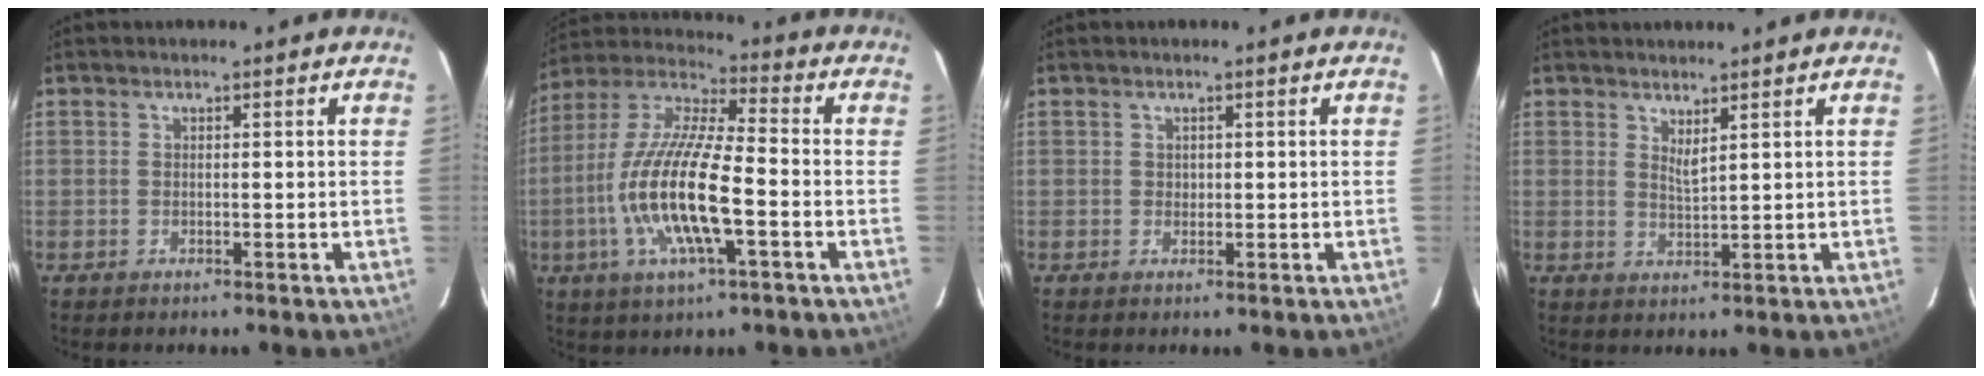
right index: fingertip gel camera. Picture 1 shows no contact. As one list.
[{"total": 17.5, "force": [-4.4, 4.2, 16.4], "torque": [-0.331, -0.010, -0.091]}, {"total": 0.9, "force": [0.2, 0.9, 0.1], "torque": [0.003, 0.003, 0.003]}, {"total": 2.4, "force": [1.8, 0.3, 1.6], "torque": [-0.027, -0.004, 0.030]}]